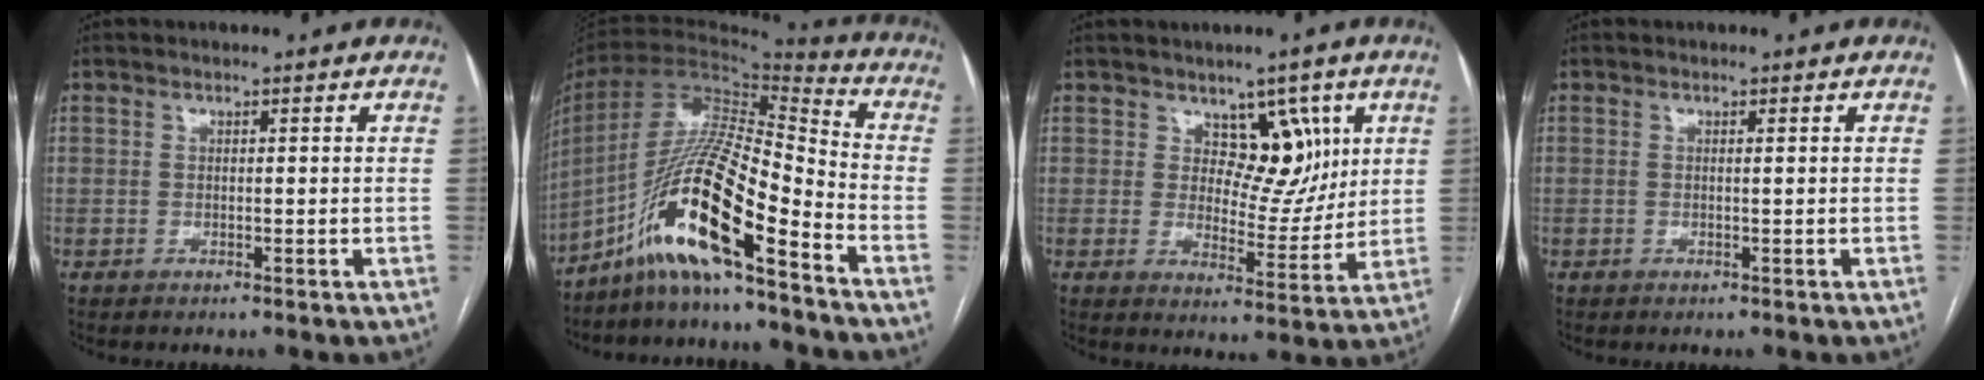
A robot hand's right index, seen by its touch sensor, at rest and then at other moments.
{"total": 16.8, "force": [-10.3, 1.4, 13.2], "torque": [-0.257, 0.001, -0.189]}
{"total": 7.3, "force": [3.4, 4.6, 4.5], "torque": [-0.044, -0.001, 0.055]}
{"total": 0.0}